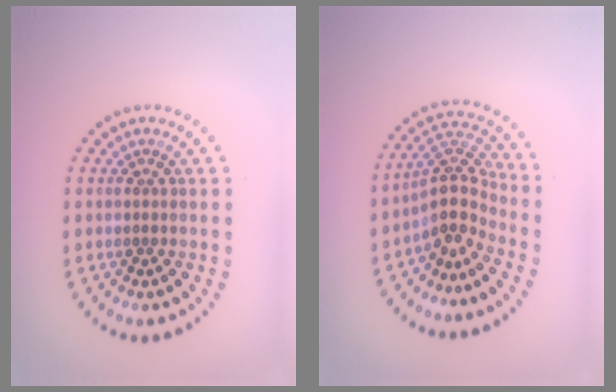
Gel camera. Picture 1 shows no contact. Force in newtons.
{"total": 3.8, "press": 2.6, "slide": 2.8}